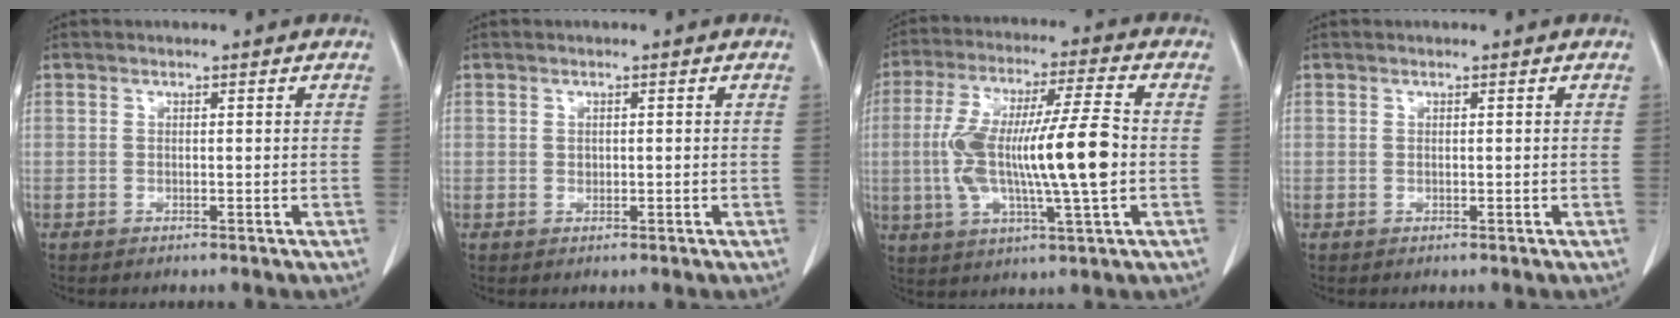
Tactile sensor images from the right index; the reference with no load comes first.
{"total": 1.1, "force": [0.0, 0.9, 0.6], "torque": [-0.014, 0.005, 0.002]}
{"total": 17.0, "force": [-1.3, 2.3, 16.8], "torque": [-0.319, 0.013, -0.021]}
{"total": 0.0}